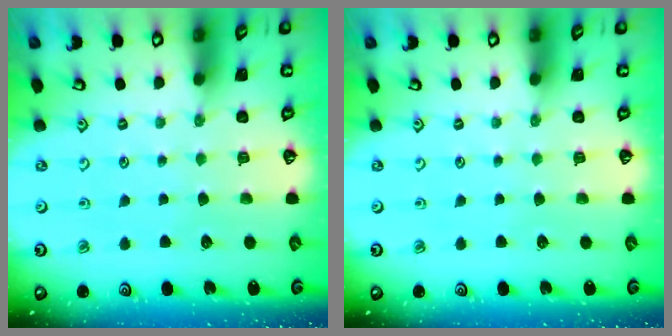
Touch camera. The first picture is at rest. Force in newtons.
{"total": 0.0}